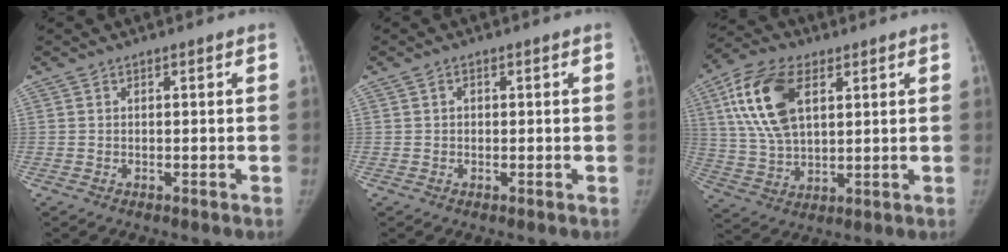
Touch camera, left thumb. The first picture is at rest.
{"total": 1.0, "force": [0.3, 0.9, 0.4], "torque": [-0.002, 0.002, 0.003]}
{"total": 15.4, "force": [5.6, 8.7, 11.4], "torque": [-0.213, -0.006, 0.108]}